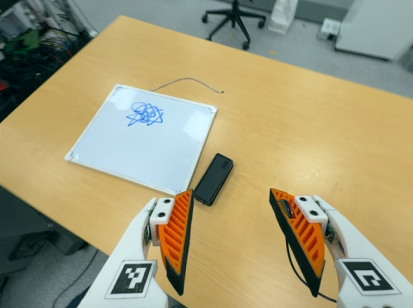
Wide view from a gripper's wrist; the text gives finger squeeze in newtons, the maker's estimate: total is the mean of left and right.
{"total": 0.0}